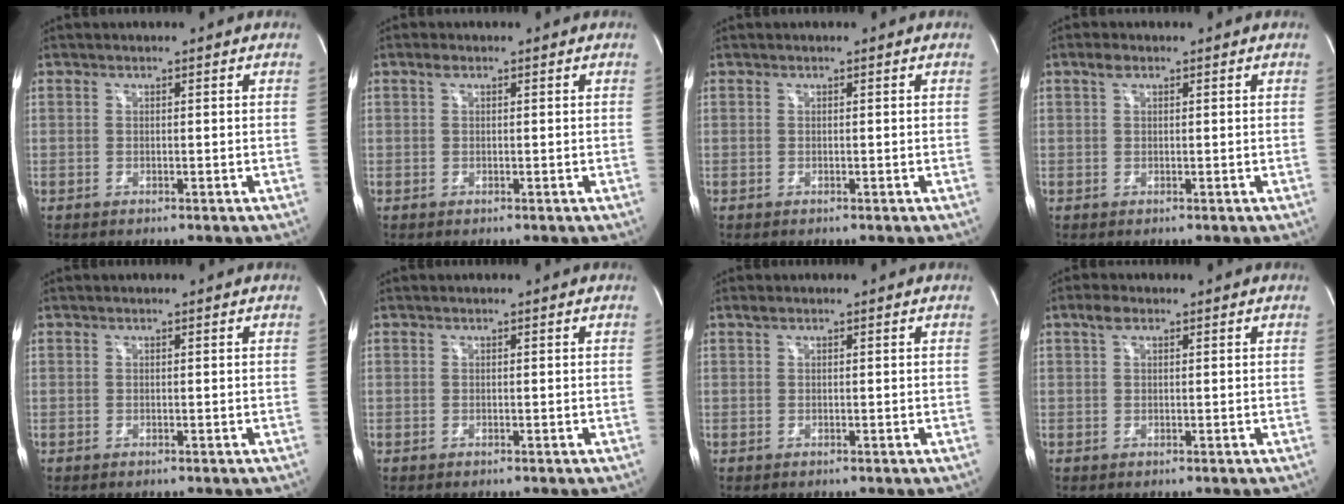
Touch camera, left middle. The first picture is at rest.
{"total": 0.8, "force": [0.5, 0.4, 0.6], "torque": [-0.012, 0.007, 0.008]}
{"total": 0.0}
{"total": 1.4, "force": [0.8, 0.6, 0.9], "torque": [-0.021, 0.011, 0.016]}
{"total": 0.0}
{"total": 0.0}
{"total": 0.6, "force": [0.5, 0.1, 0.4], "torque": [-0.013, 0.008, 0.010]}
{"total": 1.9, "force": [1.2, 0.8, 1.3], "torque": [-0.031, 0.014, 0.024]}